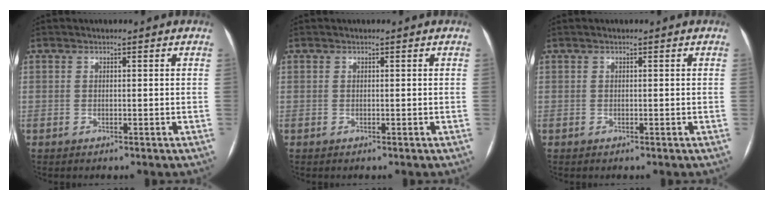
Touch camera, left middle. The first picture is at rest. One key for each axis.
{"total": 0.0}
{"total": 0.0}